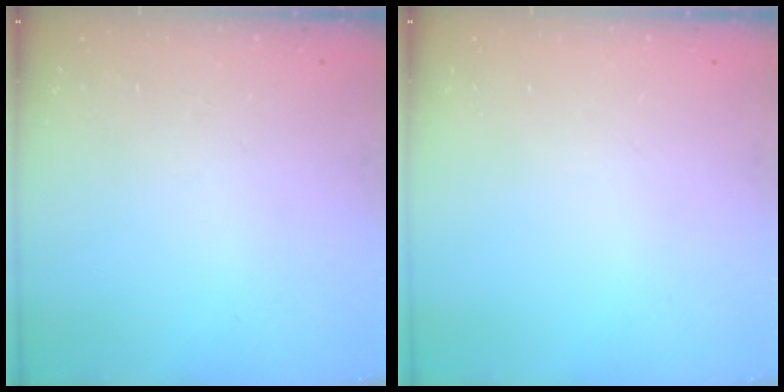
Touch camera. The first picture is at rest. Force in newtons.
{"total": 0.0}